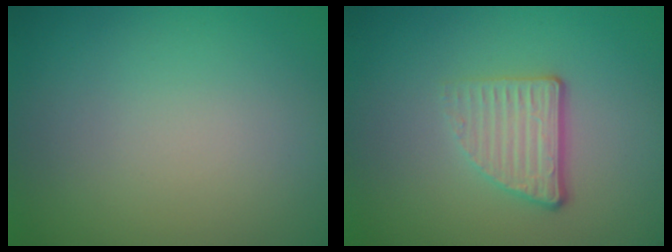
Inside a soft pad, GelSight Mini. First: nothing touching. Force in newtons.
{"total": 3.4, "press": 2.4, "slide": 2.4}